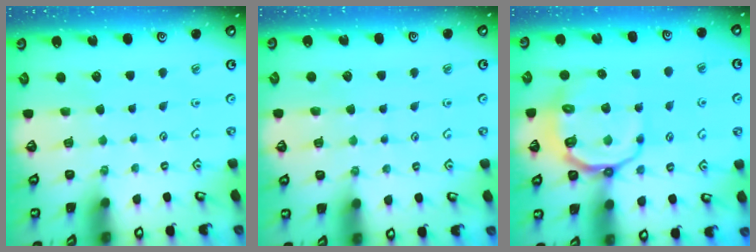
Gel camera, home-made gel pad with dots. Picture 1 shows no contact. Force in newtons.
{"total": 3.9, "press": 3.8, "slide": 0.5}
{"total": 12.1, "press": 11.7, "slide": 3.2}